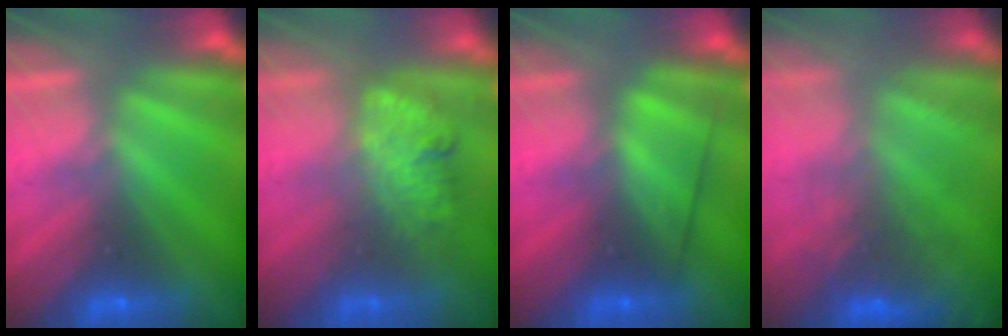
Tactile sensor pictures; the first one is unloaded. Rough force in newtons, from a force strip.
{"total": 3.0}
{"total": 2.6}
{"total": 7.3}